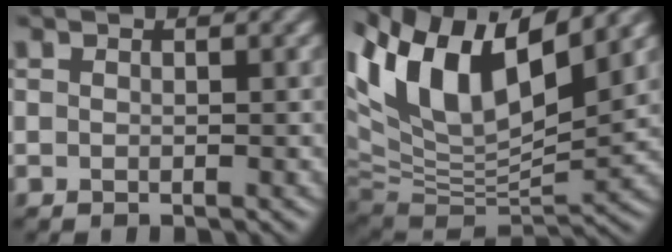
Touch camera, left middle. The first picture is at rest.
{"total": 12.1, "force": [5.5, 4.7, 9.7], "torque": [-0.198, 0.015, 0.098]}